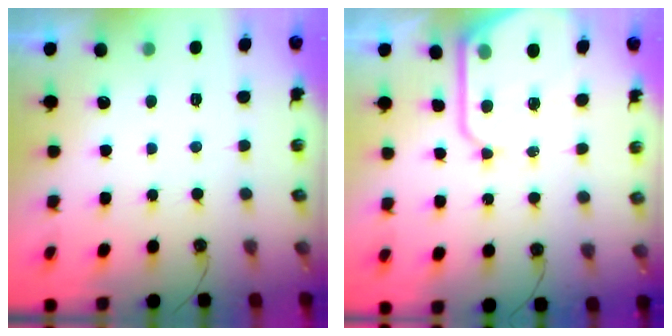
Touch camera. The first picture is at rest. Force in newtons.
{"total": 13.0, "press": 12.9, "slide": 1.3}